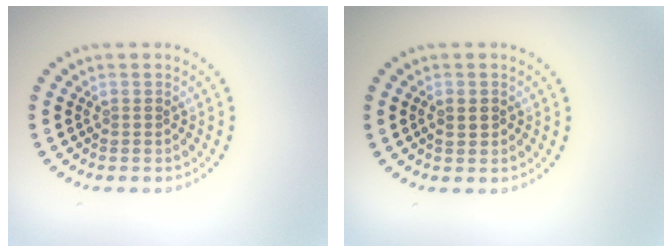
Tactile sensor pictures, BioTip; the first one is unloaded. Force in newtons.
{"total": 1.0, "press": 0.9, "slide": 0.3}